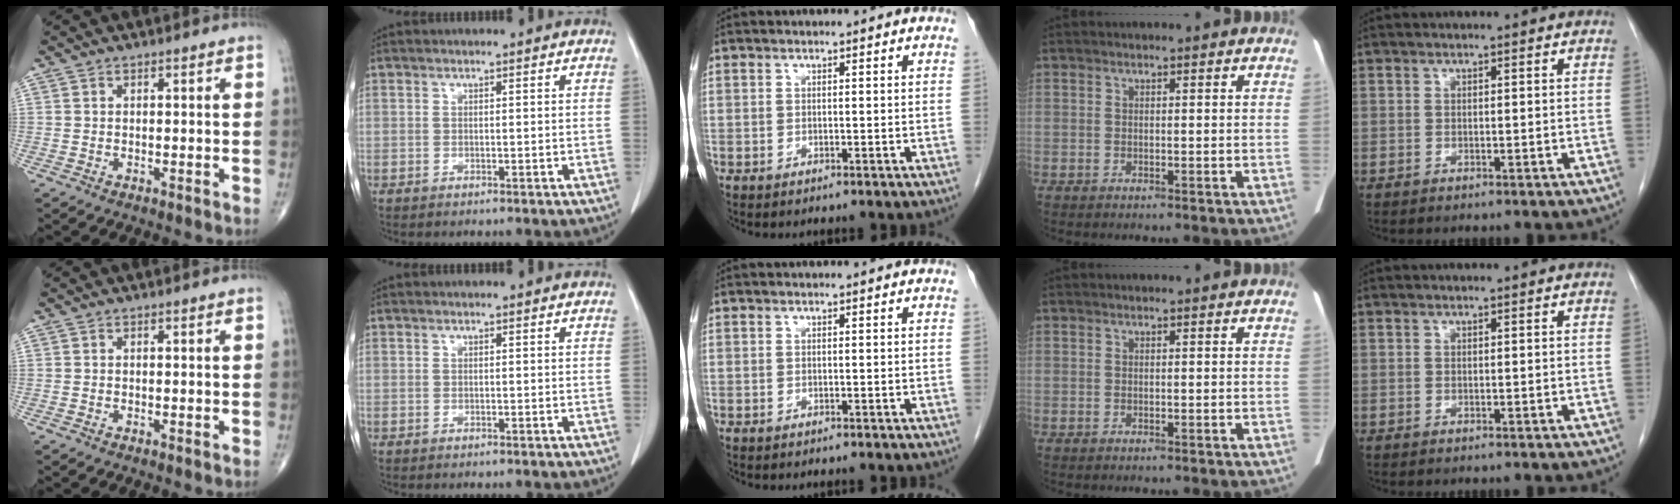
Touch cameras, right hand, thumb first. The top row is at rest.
{}